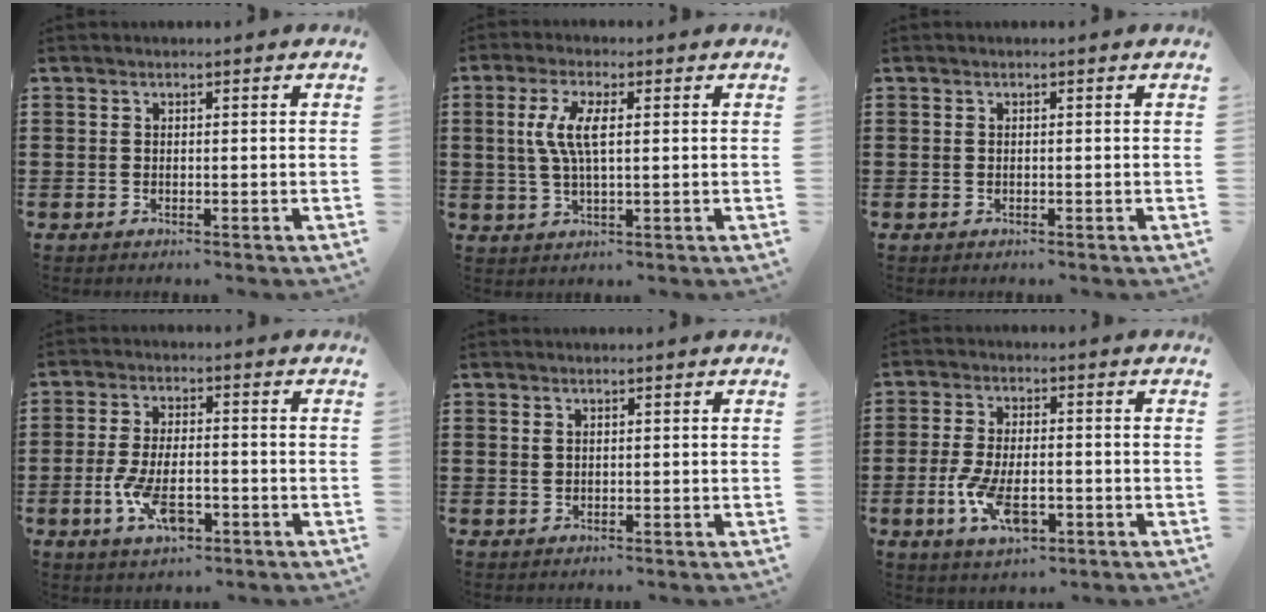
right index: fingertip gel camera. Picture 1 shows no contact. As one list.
[{"total": 5.9, "force": [1.0, 2.0, 5.5], "torque": [-0.124, 0.002, 0.010]}, {"total": 0.0}, {"total": 7.1, "force": [-2.7, 3.1, 5.7], "torque": [-0.122, -0.001, -0.050]}, {"total": 0.8, "force": [0.4, 0.6, 0.3], "torque": [-0.009, 0.004, 0.008]}, {"total": 7.2, "force": [-2.4, 3.3, 5.9], "torque": [-0.125, -0.002, -0.045]}]